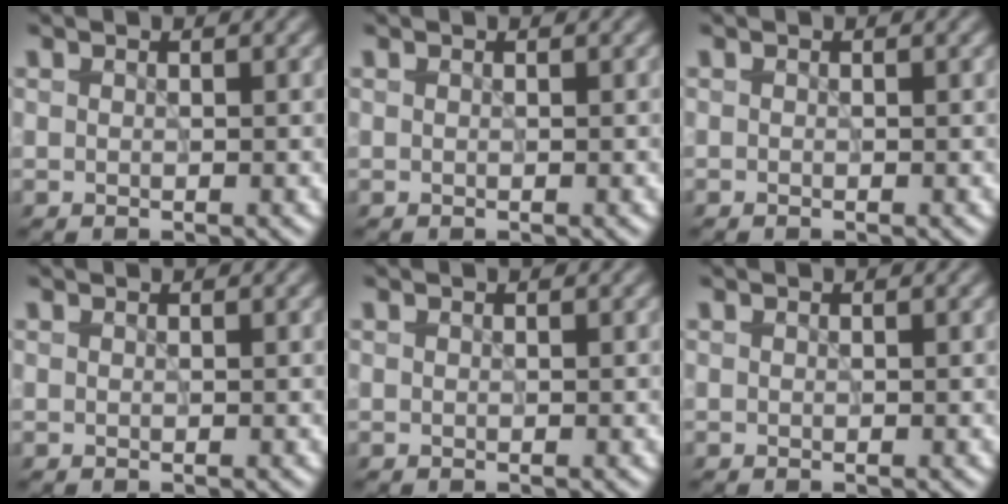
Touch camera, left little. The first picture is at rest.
{"total": 0.0}
{"total": 0.0}
{"total": 0.0}
{"total": 0.0}
{"total": 0.0}